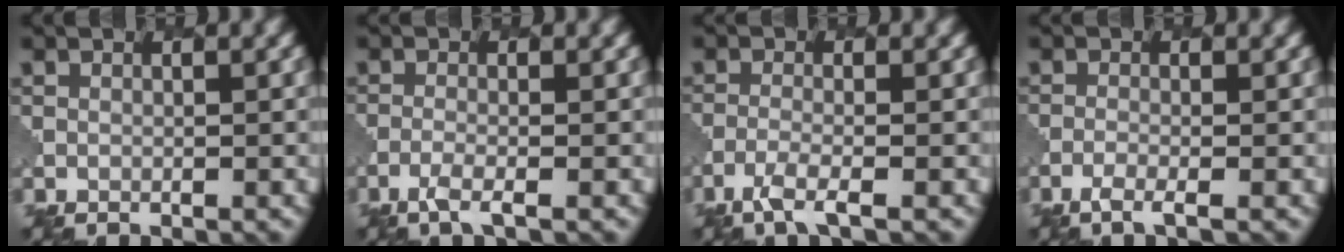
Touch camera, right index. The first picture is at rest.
{"total": 2.1, "force": [-1.3, 0.5, 1.6], "torque": [-0.029, -0.004, -0.036]}
{"total": 2.8, "force": [-1.8, 0.5, 2.1], "torque": [-0.042, -0.004, -0.049]}
{"total": 2.1, "force": [-1.3, 0.5, 1.6], "torque": [-0.028, -0.004, -0.036]}